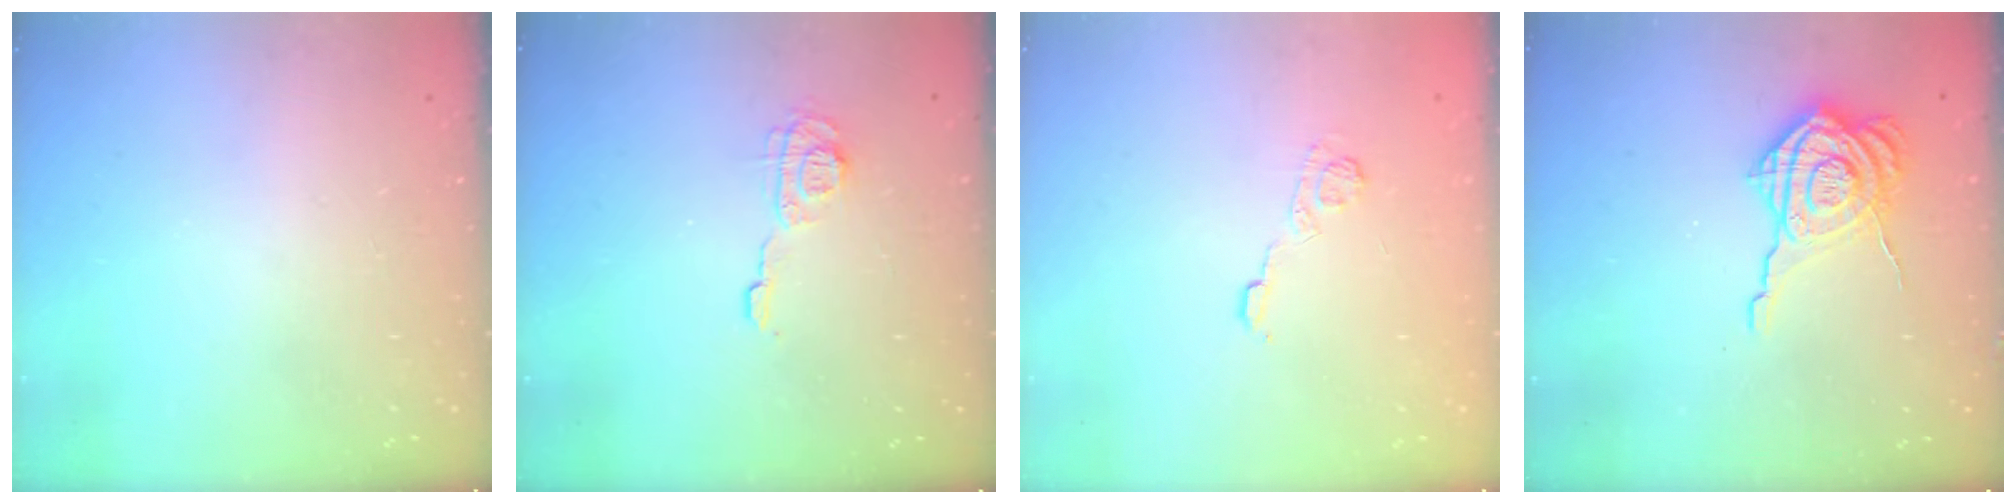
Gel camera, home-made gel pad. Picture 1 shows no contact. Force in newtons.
{"total": 7.9, "press": 7.9, "slide": 0.2}
{"total": 5.7, "press": 5.5, "slide": 1.4}
{"total": 11.2, "press": 11.1, "slide": 1.2}